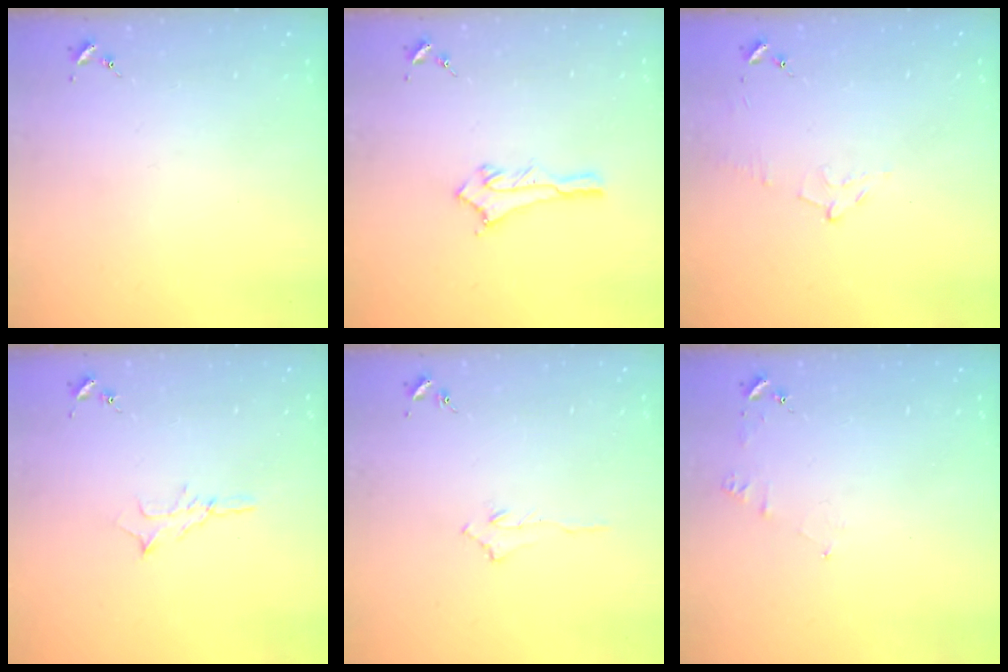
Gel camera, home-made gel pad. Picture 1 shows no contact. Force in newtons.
{"total": 9.0, "press": 9.0, "slide": 0.6}
{"total": 5.7, "press": 5.7, "slide": 0.8}
{"total": 6.1, "press": 6.1, "slide": 0.6}
{"total": 3.0, "press": 3.0, "slide": 0.5}
{"total": 5.2, "press": 5.1, "slide": 0.5}